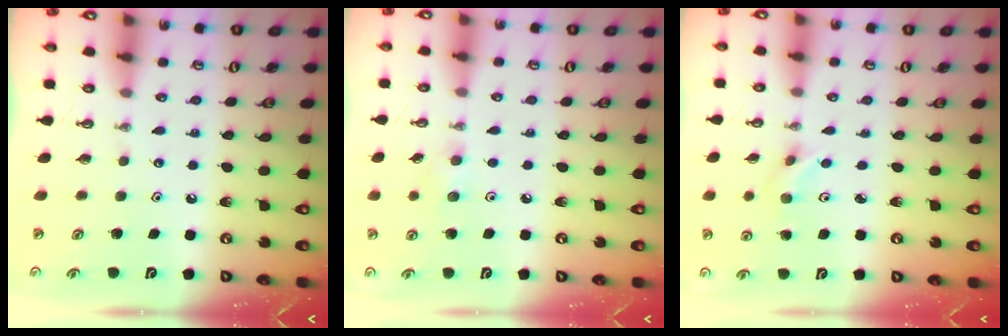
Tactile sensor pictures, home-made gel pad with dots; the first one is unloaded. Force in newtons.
{"total": 6.0, "press": 5.7, "slide": 1.7}
{"total": 2.2, "press": 2.2, "slide": 0.1}